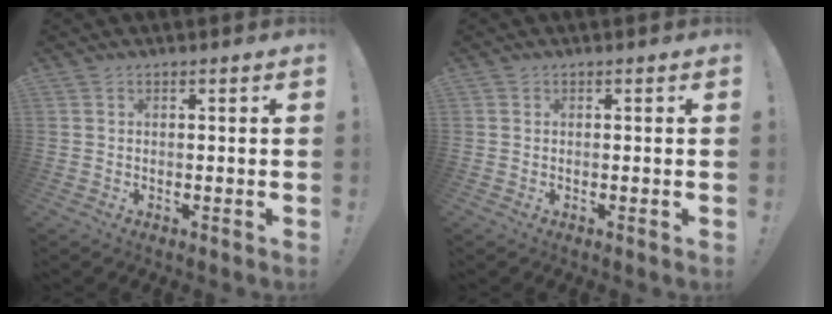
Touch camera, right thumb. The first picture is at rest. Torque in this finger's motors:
{"motor_torque": [-0.24, -0.07, 0.36, 0.01, -0.03]}